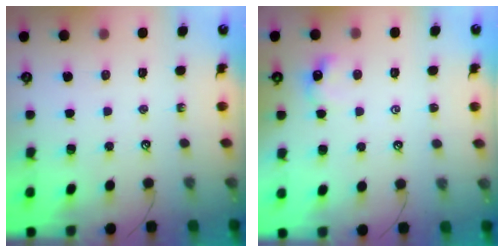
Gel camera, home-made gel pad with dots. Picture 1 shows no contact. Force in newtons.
{"total": 1.7, "press": 1.7, "slide": 0.3}